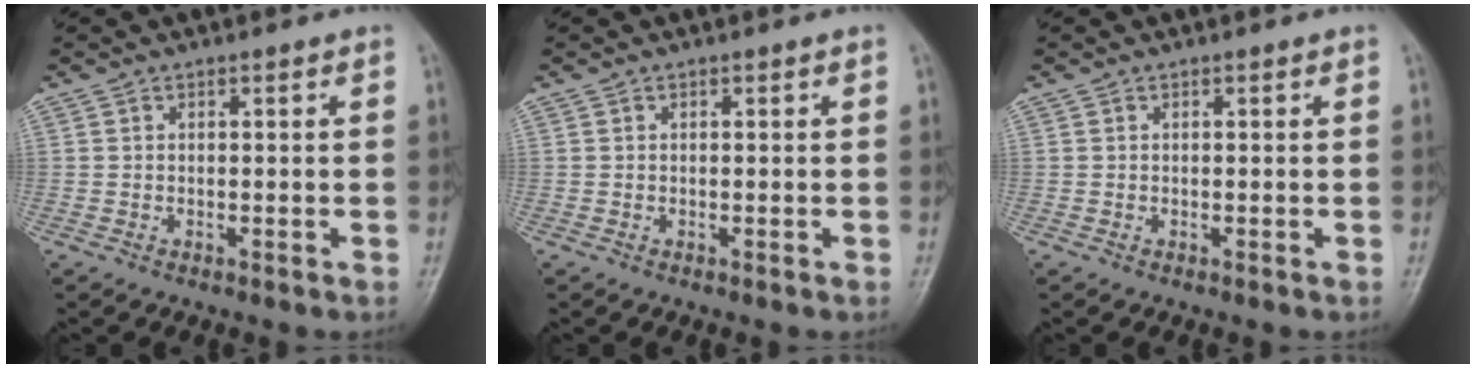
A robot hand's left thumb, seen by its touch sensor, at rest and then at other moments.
{"total": 0.0}
{"total": 0.0}